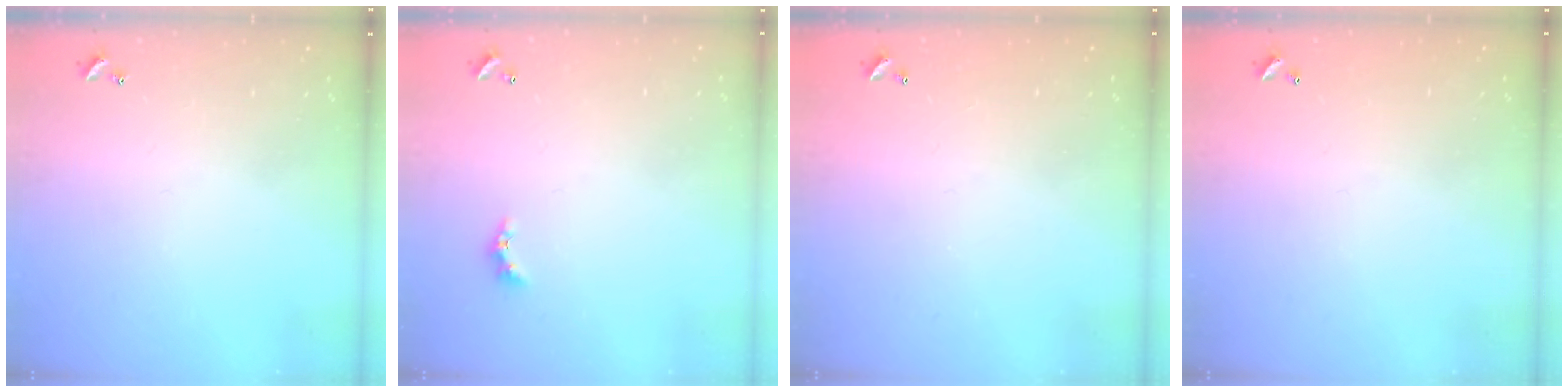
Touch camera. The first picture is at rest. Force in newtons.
{"total": 2.7, "press": 2.6, "slide": 0.6}
{"total": 2.9, "press": 2.9, "slide": 0.1}
{"total": 2.7, "press": 2.7, "slide": 0.1}